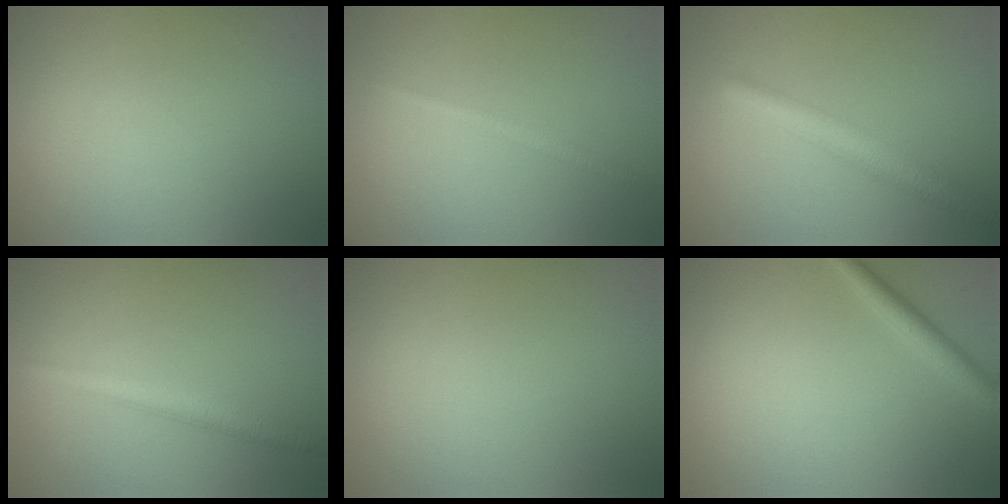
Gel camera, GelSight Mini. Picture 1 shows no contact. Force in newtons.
{"total": 1.2, "press": 1.2, "slide": 0.0}
{"total": 3.7, "press": 3.7, "slide": 0.1}
{"total": 2.6, "press": 2.6, "slide": 0.0}
{"total": 0.0}
{"total": 2.0, "press": 2.0, "slide": 0.1}